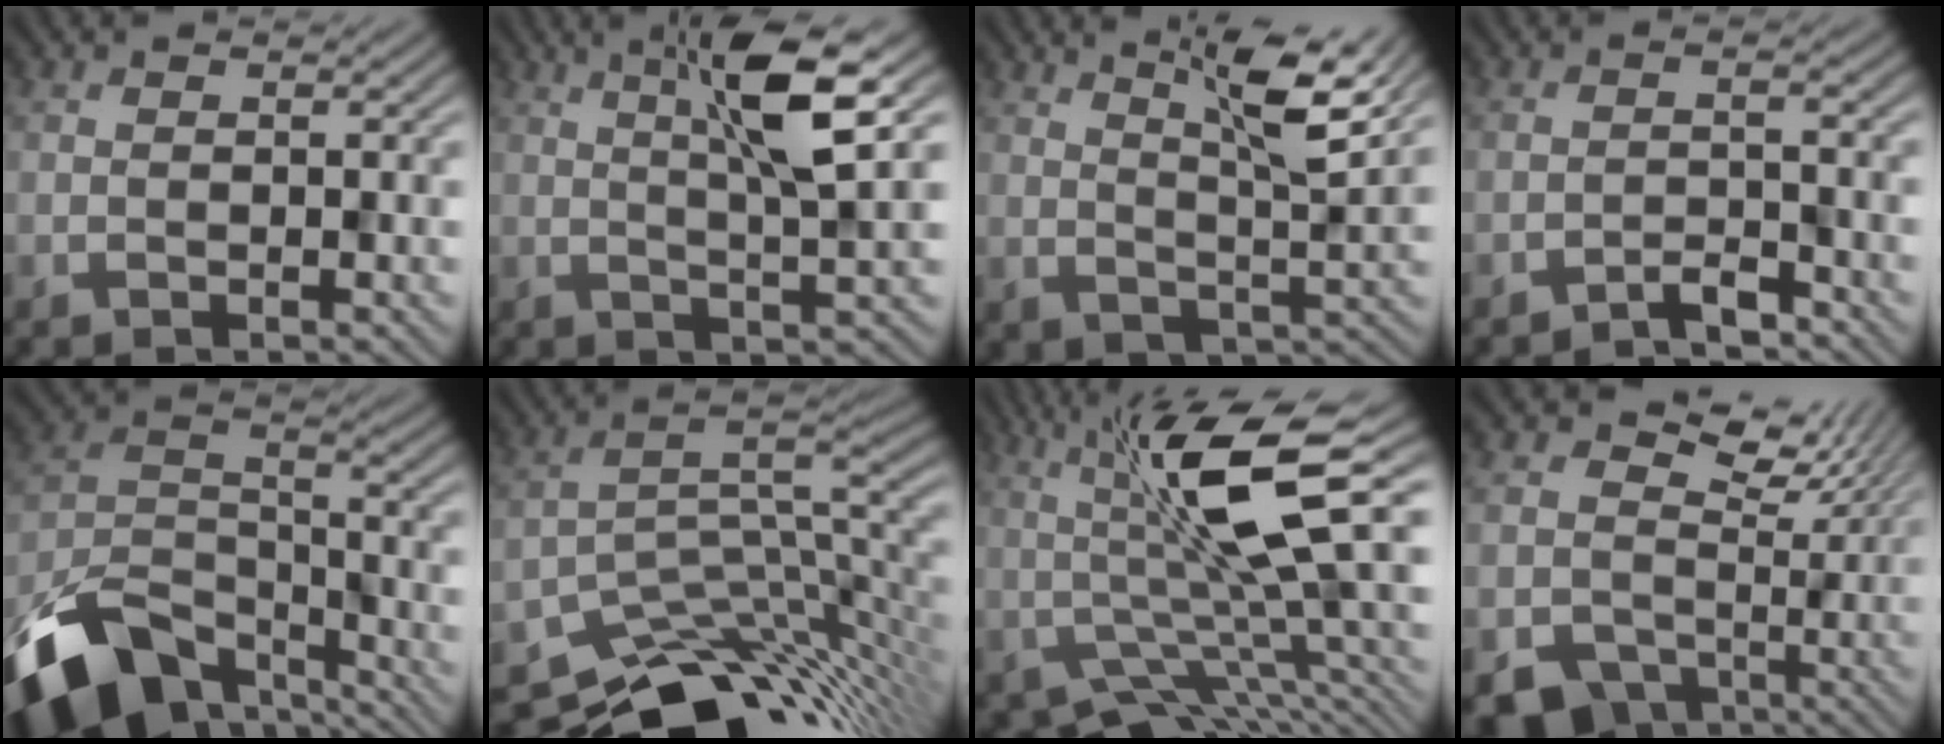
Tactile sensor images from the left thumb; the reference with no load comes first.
{"total": 7.8, "force": [2.9, 0.7, 7.2], "torque": [-0.125, 0.010, 0.048]}
{"total": 6.9, "force": [4.2, 1.3, 5.3], "torque": [-0.087, -0.002, 0.074]}
{"total": 2.6, "force": [-2.3, 0.3, 1.3], "torque": [-0.023, 0.005, -0.048]}
{"total": 15.1, "force": [-10.2, 7.6, 8.2], "torque": [-0.198, -0.022, -0.188]}
{"total": 12.0, "force": [-7.8, 4.8, 7.7], "torque": [-0.137, -0.027, -0.122]}
{"total": 14.1, "force": [2.9, 3.7, 13.3], "torque": [-0.230, -0.006, 0.054]}
{"total": 12.1, "force": [1.6, 10.1, 6.5], "torque": [-0.112, -0.034, 0.036]}